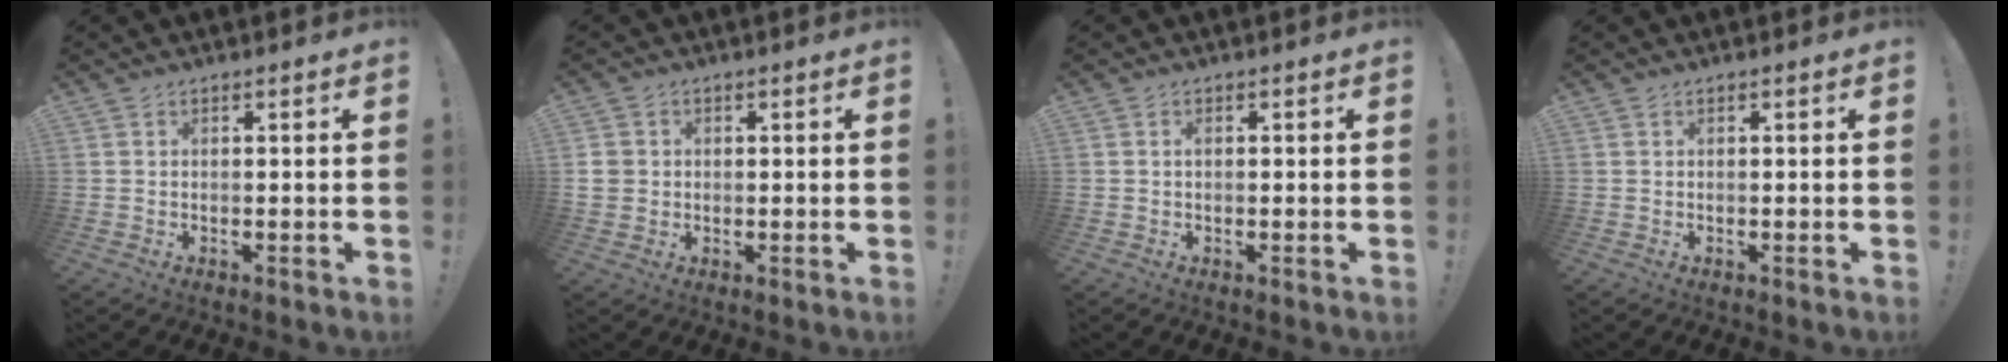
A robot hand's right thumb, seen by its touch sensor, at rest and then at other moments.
{"total": 3.8, "force": [0.6, 3.5, 1.3], "torque": [-0.011, 0.002, 0.014]}
{"total": 0.8, "force": [0.1, 0.4, 0.7], "torque": [-0.018, 0.006, 0.002]}
{"total": 0.0}